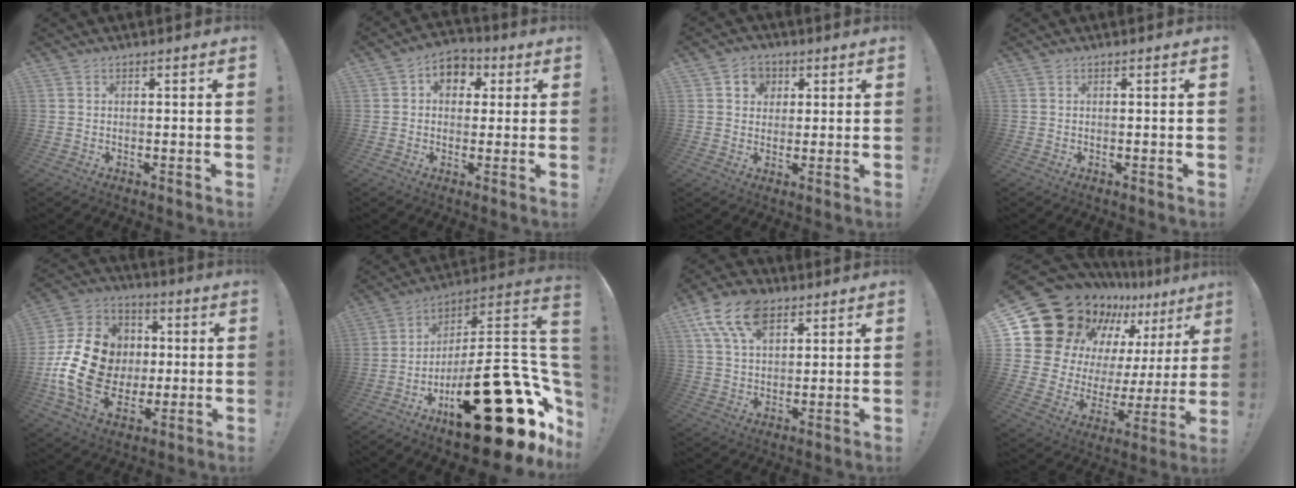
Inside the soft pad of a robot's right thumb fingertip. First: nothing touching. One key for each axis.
{"total": 7.2, "fx": 1.8, "fy": 5.8, "fz": 3.8, "tx": -0.043, "ty": -0.001, "tz": 0.035}
{"total": 5.8, "fx": 2.0, "fy": 5.2, "fz": 1.5, "tx": -0.013, "ty": -0.008, "tz": 0.035}
{"total": 0.0}
{"total": 20.9, "fx": -0.9, "fy": 16.8, "fz": 12.5, "tx": -0.218, "ty": 0.018, "tz": 0.013}
{"total": 32.6, "fx": -13.4, "fy": 11.0, "fz": 27.6, "tx": -0.332, "ty": 0.046, "tz": -0.186}
{"total": 14.2, "fx": 7.5, "fy": 8.7, "fz": 8.4, "tx": -0.154, "ty": -0.023, "tz": 0.140}
{"total": 19.6, "fx": 12.9, "fy": 11.3, "fz": 9.4, "tx": -0.134, "ty": -0.106, "tz": 0.261}